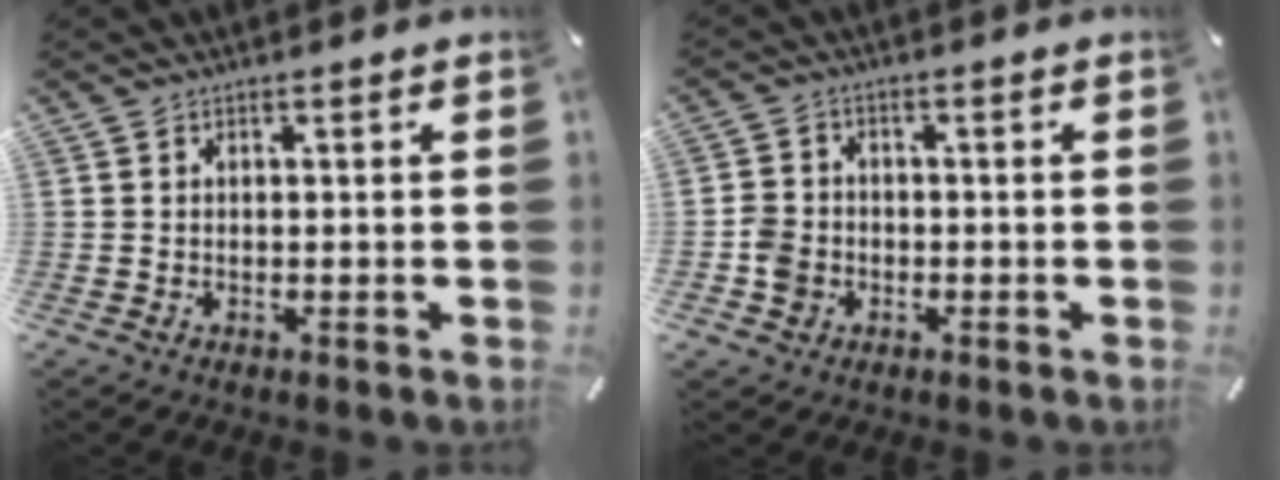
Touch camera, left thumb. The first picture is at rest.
{"total": 4.9, "force": [-1.8, 4.4, 1.4], "torque": [-0.027, 0.009, -0.030]}